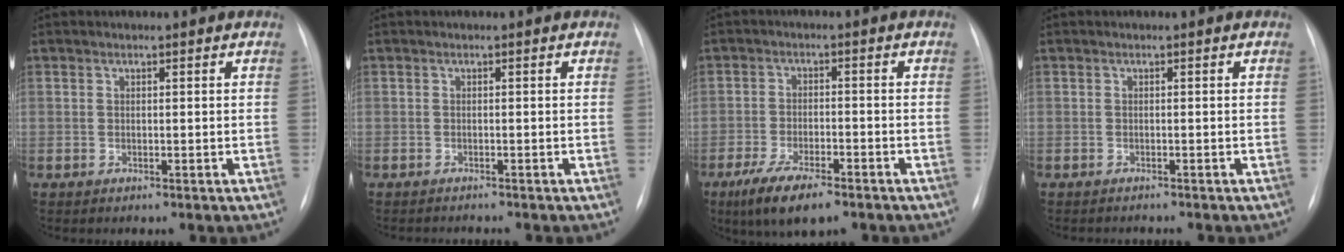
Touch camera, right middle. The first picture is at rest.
{"total": 2.0, "force": [-2.0, 0.0, 0.3], "torque": [0.000, -0.009, -0.023]}
{"total": 8.5, "force": [-5.8, 2.3, 5.8], "torque": [-0.107, -0.016, -0.095]}
{"total": 2.1, "force": [-2.0, 0.3, 0.5], "torque": [-0.004, -0.007, -0.021]}